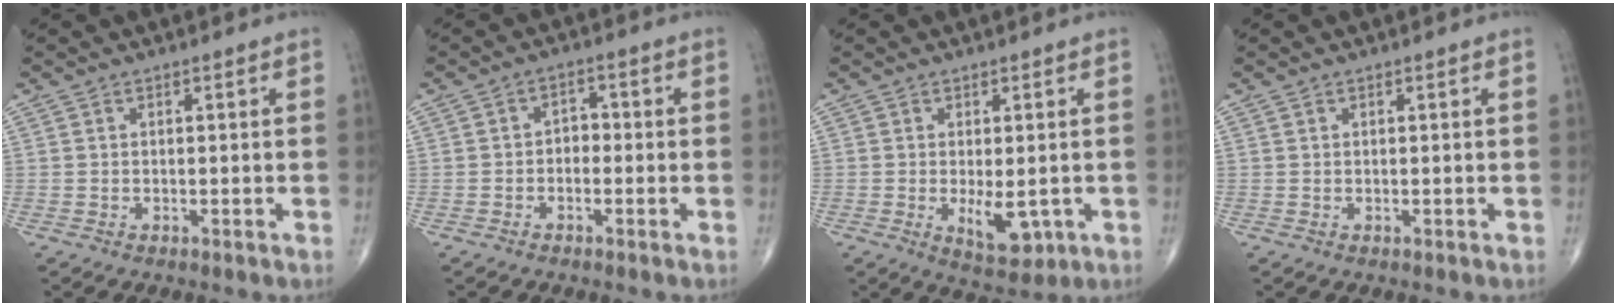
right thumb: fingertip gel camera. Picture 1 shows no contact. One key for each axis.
{"total": 2.7, "fx": -0.8, "fy": 2.0, "fz": 1.6, "tx": -0.011, "ty": 0.015, "tz": -0.023}
{"total": 6.1, "fx": -1.1, "fy": 2.8, "fz": 5.3, "tx": -0.069, "ty": -0.014, "tz": -0.005}
{"total": 0.0}